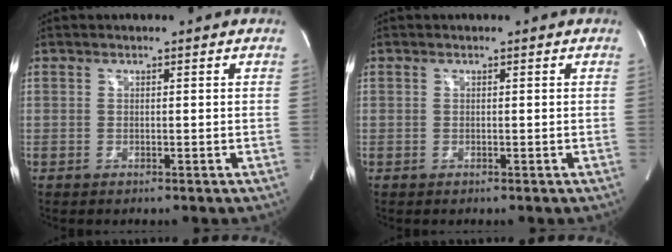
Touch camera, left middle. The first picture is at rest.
{"total": 0.0}